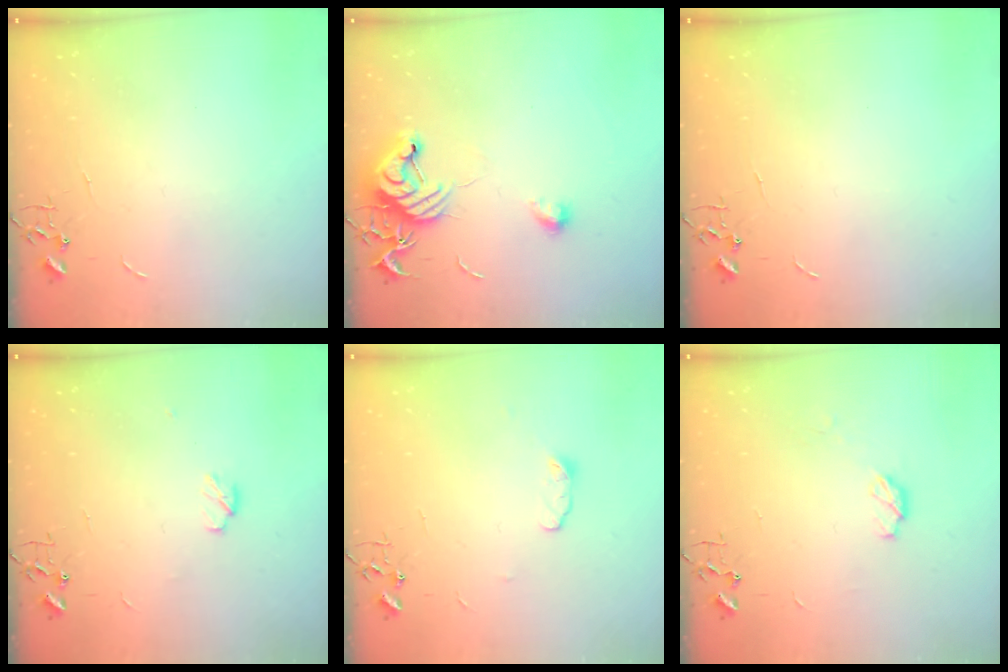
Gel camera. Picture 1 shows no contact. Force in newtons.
{"total": 12.1, "press": 12.1, "slide": 0.4}
{"total": 0.0}
{"total": 4.5, "press": 4.4, "slide": 1.2}
{"total": 5.2, "press": 5.2, "slide": 0.7}
{"total": 4.8, "press": 4.8, "slide": 0.3}